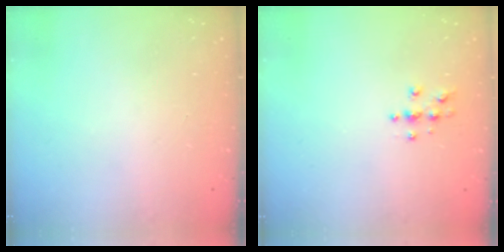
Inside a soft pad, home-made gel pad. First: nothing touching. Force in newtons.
{"total": 3.9, "press": 3.9, "slide": 0.3}